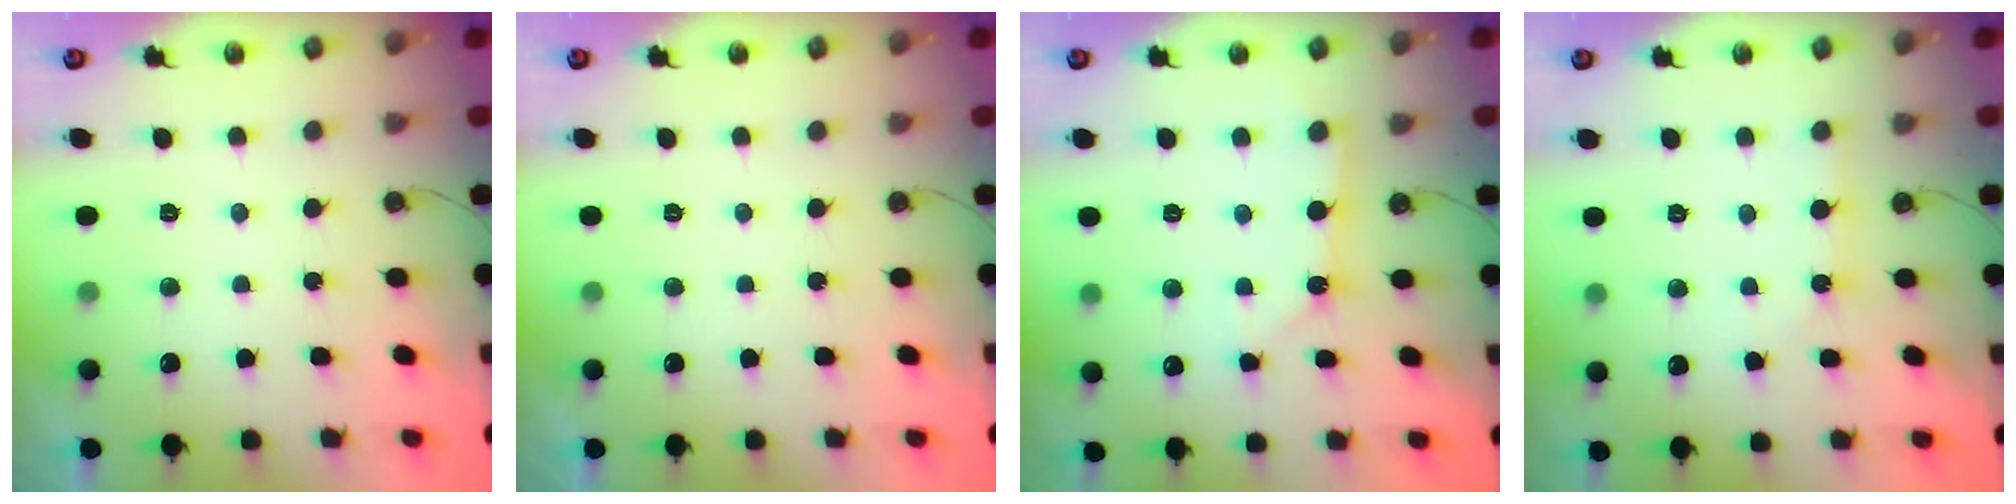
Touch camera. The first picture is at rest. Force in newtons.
{"total": 0.0}
{"total": 3.5, "press": 3.4, "slide": 0.2}
{"total": 4.1, "press": 4.1, "slide": 0.4}